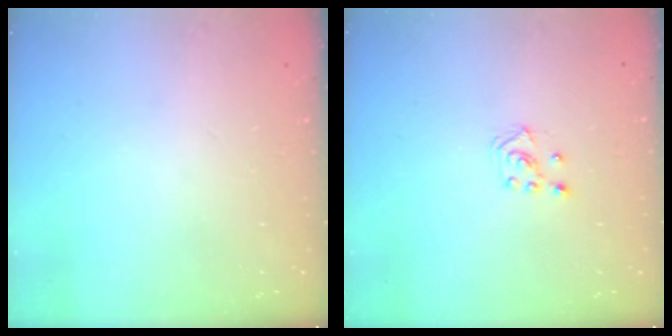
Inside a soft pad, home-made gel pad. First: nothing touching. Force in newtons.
{"total": 3.8, "press": 3.8, "slide": 0.3}